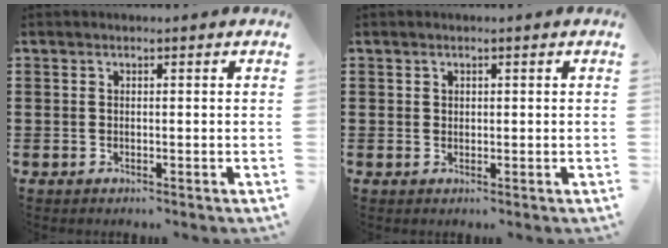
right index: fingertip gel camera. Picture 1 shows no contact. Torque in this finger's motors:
{"motor_torque": [-0.87, 1.25, -0.02, -0.01]}